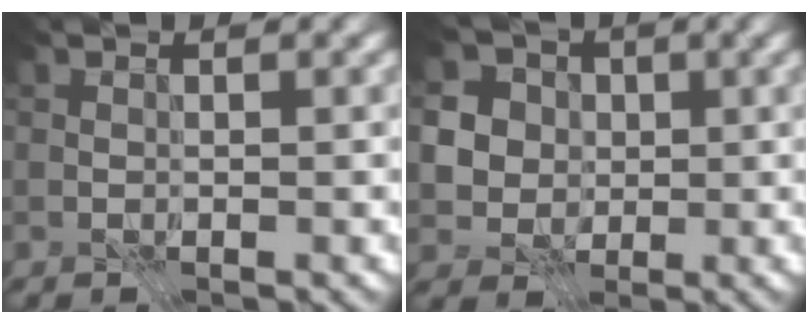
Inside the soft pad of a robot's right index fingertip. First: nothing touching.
{"total": 7.0, "force": [0.9, 6.4, 2.7], "torque": [-0.051, 0.016, 0.000]}